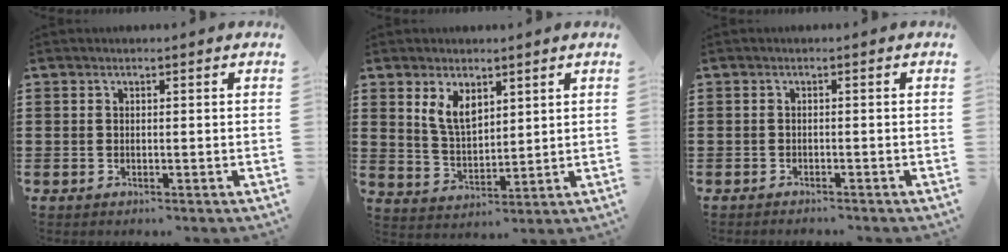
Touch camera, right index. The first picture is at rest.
{"total": 5.4, "force": [2.9, 2.8, 3.5], "torque": [-0.079, 0.005, 0.052]}
{"total": 1.0, "force": [-1.0, -0.1, -0.1], "torque": [-0.001, 0.000, -0.020]}